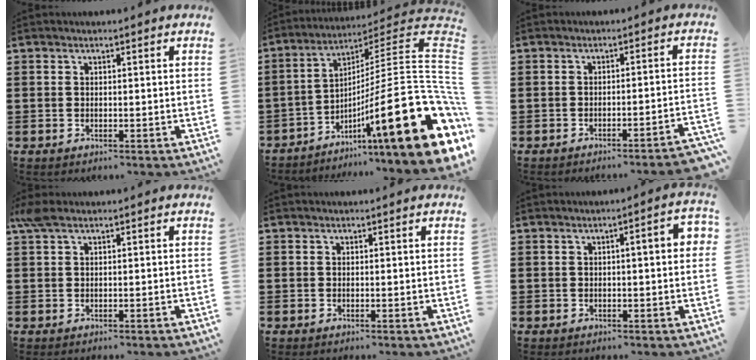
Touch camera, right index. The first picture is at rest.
{"total": 23.2, "force": [-8.1, 4.8, 21.2], "torque": [-0.341, -0.007, -0.137]}
{"total": 2.8, "force": [-2.4, -0.7, 1.2], "torque": [-0.021, -0.009, -0.049]}
{"total": 1.4, "force": [0.3, 0.2, 1.4], "torque": [-0.030, -0.003, 0.006]}
{"total": 0.0}
{"total": 2.9, "force": [0.2, 0.4, 2.9], "torque": [-0.043, 0.000, -0.001]}